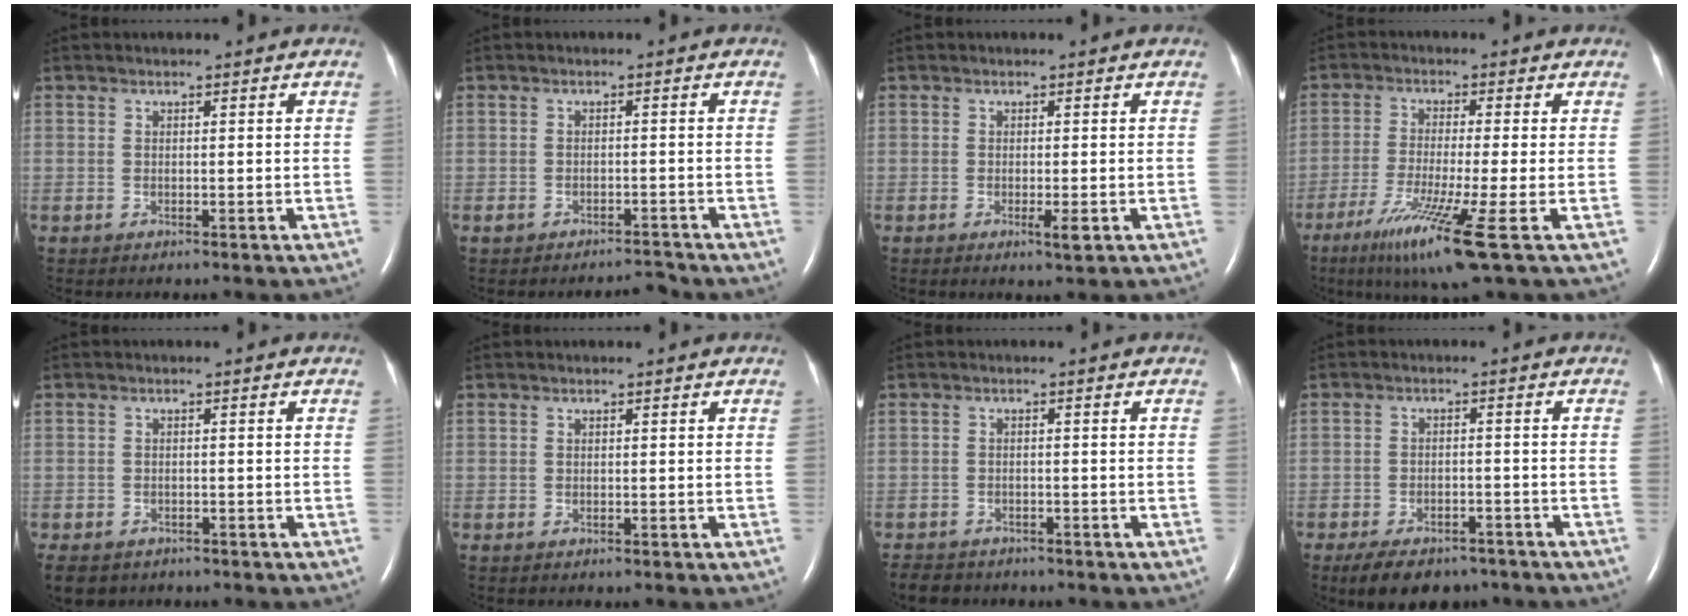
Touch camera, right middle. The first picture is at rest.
{"total": 1.9, "force": [-1.8, 0.4, 0.2], "torque": [-0.007, 0.000, -0.024]}
{"total": 1.7, "force": [-0.6, 0.2, 1.6], "torque": [-0.025, -0.005, -0.009]}
{"total": 10.5, "force": [-5.4, -1.2, 8.9], "torque": [-0.170, -0.038, -0.096]}
{"total": 7.1, "force": [-4.8, 4.7, 2.2], "torque": [-0.052, -0.007, -0.064]}
{"total": 0.0}
{"total": 4.7, "force": [-4.1, 2.0, 0.7], "torque": [-0.013, -0.005, -0.062]}
{"total": 9.6, "force": [-7.5, 4.4, 4.1], "torque": [-0.063, 0.001, -0.109]}